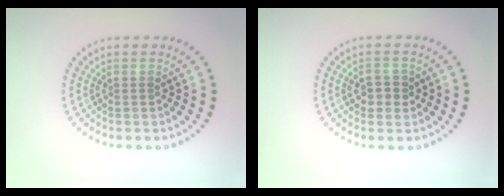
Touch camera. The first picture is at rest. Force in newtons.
{"total": 1.9, "press": 1.9, "slide": 0.3}